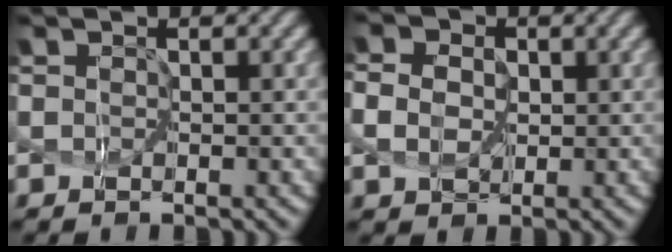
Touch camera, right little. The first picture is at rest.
{"total": 3.6, "force": [0.1, 3.0, 2.0], "torque": [-0.057, 0.007, -0.002]}